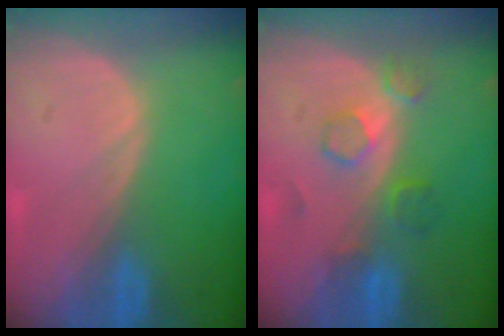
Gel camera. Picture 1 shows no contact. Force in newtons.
{"total": 4.6, "press": 4.5, "slide": 0.6}